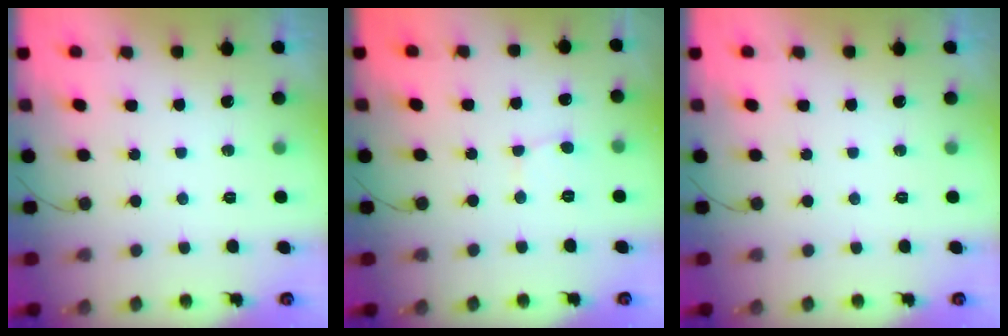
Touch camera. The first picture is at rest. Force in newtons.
{"total": 2.8, "press": 2.8, "slide": 0.3}
{"total": 0.0}